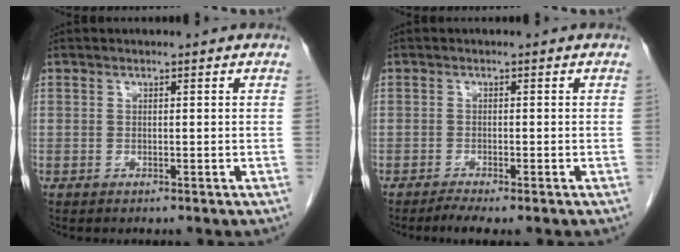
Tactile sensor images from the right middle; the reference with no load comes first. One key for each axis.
{"total": 2.1, "fx": -1.6, "fy": -0.1, "fz": 1.3, "tx": -0.028, "ty": -0.007, "tz": -0.031}